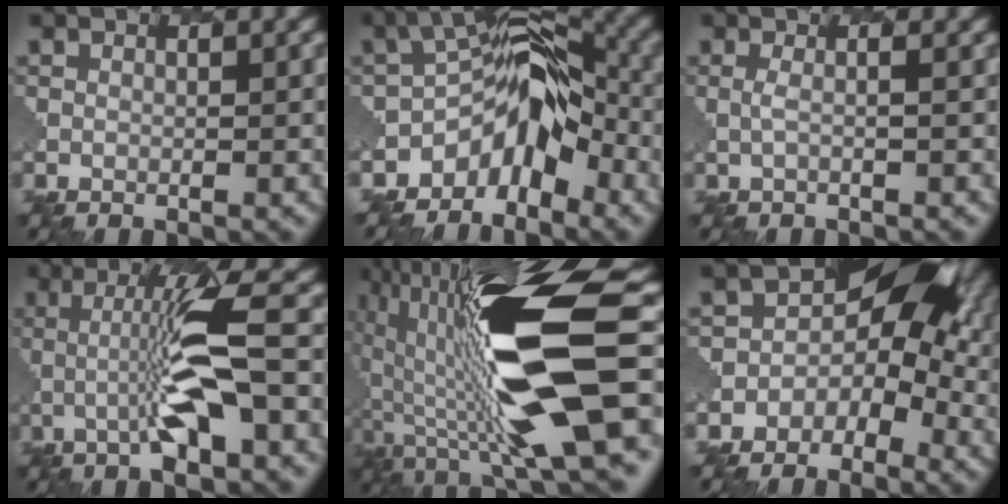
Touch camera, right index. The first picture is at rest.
{"total": 6.2, "force": [-3.6, 3.9, 3.2], "torque": [-0.059, 0.012, -0.098]}
{"total": 0.6, "force": [0.5, -0.2, 0.3], "torque": [-0.022, 0.007, -0.010]}
{"total": 5.1, "force": [-0.2, 0.3, 5.1], "torque": [-0.113, 0.017, -0.031]}
{"total": 12.6, "force": [-0.7, 3.6, 12.0], "torque": [-0.252, 0.020, -0.042]}
{"total": 4.1, "force": [-0.8, 4.0, 0.5], "torque": [0.038, 0.020, -0.058]}